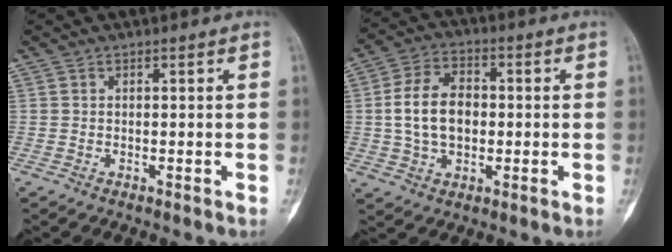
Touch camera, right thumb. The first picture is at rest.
{"total": 11.1, "force": [0.1, 7.5, 8.2], "torque": [-0.138, 0.016, 0.000]}